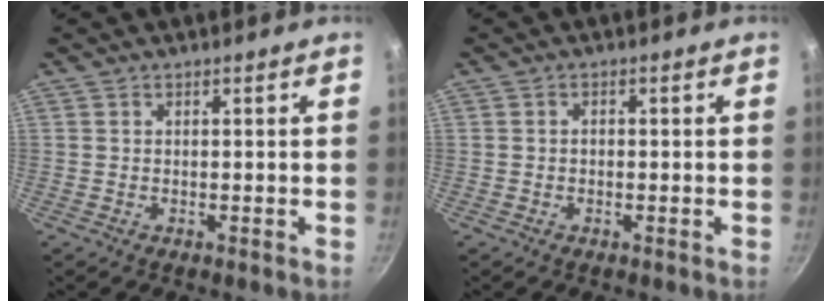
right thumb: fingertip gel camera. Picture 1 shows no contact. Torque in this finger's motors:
{"motor_torque": [-0.29, 0.07, -0.17, 0.03, 0.05]}